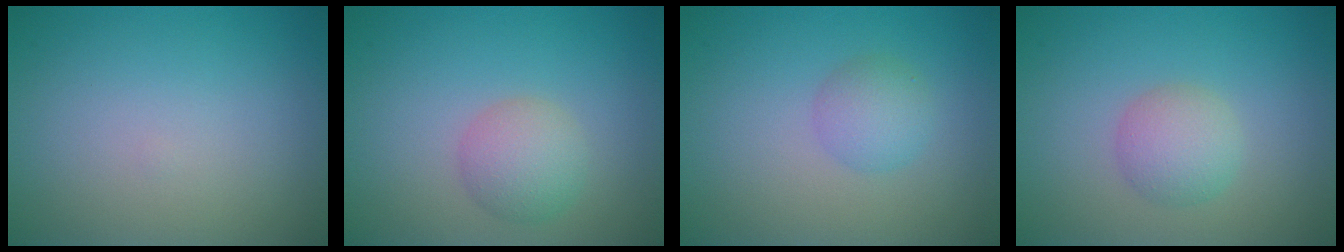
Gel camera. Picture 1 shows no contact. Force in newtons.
{"total": 2.9, "press": 2.9, "slide": 0.1}
{"total": 2.2, "press": 2.2, "slide": 0.1}
{"total": 2.7, "press": 2.7, "slide": 0.1}